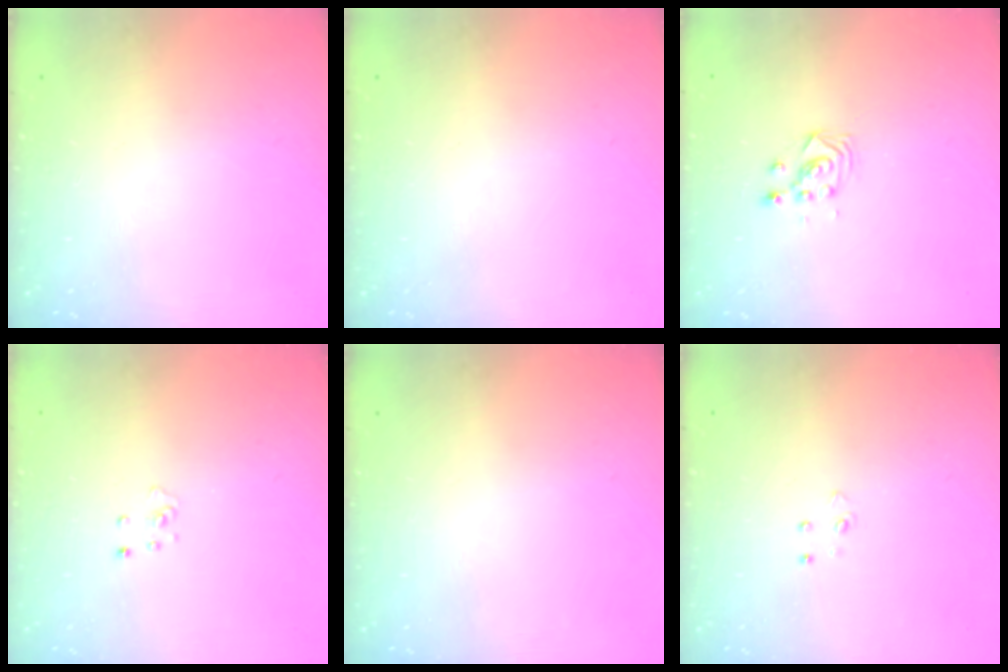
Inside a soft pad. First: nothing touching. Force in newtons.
{"total": 0.0}
{"total": 2.9, "press": 2.9, "slide": 0.3}
{"total": 2.3, "press": 2.3, "slide": 0.2}
{"total": 0.0}
{"total": 3.8, "press": 3.8, "slide": 0.3}